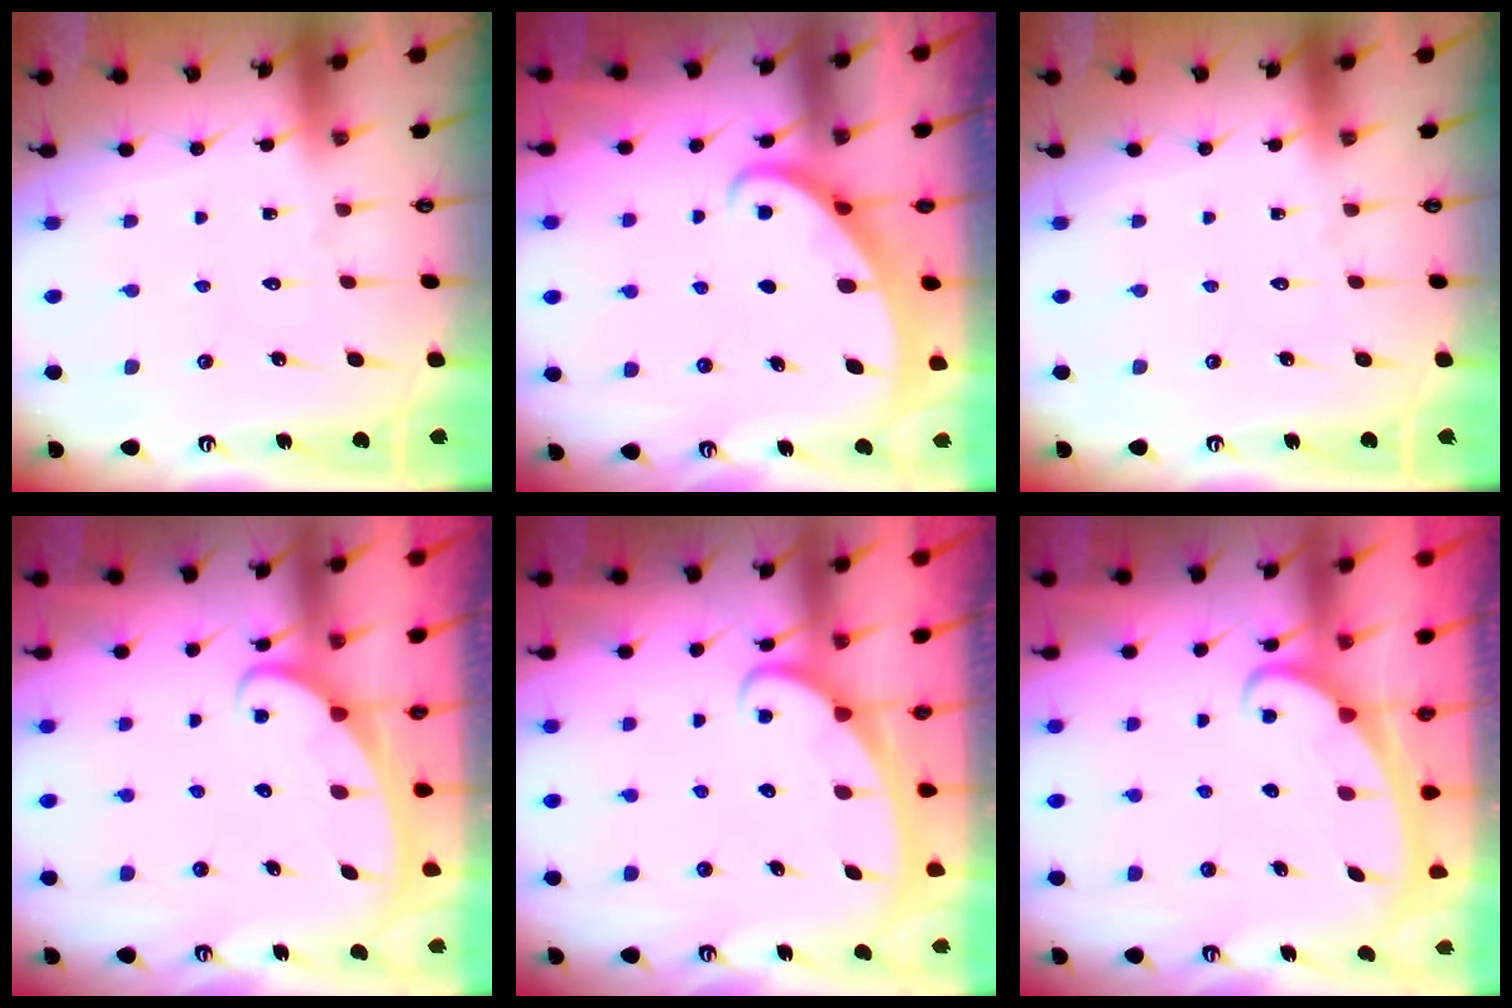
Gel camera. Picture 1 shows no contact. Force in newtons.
{"total": 2.2, "press": 2.2, "slide": 0.2}
{"total": 0.0}
{"total": 2.4, "press": 2.4, "slide": 0.3}
{"total": 2.6, "press": 2.6, "slide": 0.3}
{"total": 2.4, "press": 2.4, "slide": 0.3}